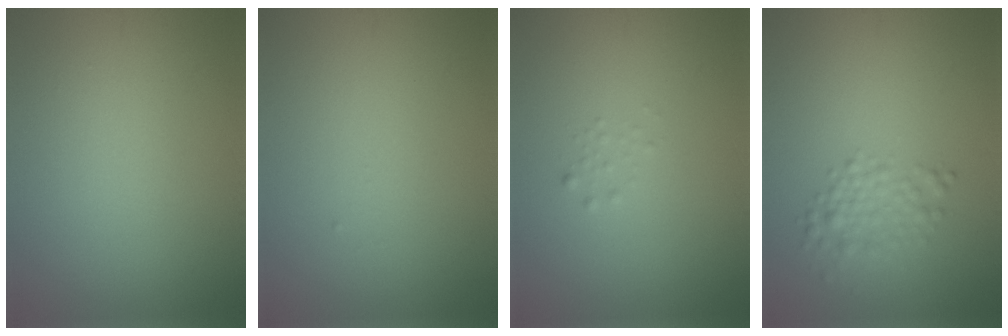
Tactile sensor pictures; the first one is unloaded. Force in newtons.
{"total": 0.0}
{"total": 0.6, "press": 0.6, "slide": 0.0}
{"total": 2.6, "press": 2.6, "slide": 0.1}